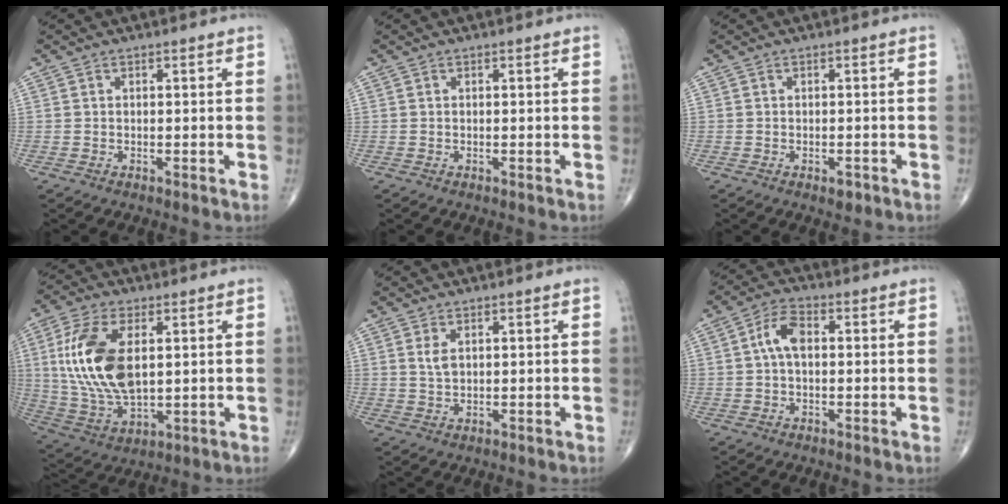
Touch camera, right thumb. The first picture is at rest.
{"total": 0.0}
{"total": 1.6, "force": [-0.9, 0.8, 1.1], "torque": [-0.013, 0.001, -0.011]}
{"total": 16.9, "force": [3.1, 8.8, 14.1], "torque": [-0.287, -0.010, 0.067]}
{"total": 2.5, "force": [1.0, 1.3, 1.9], "torque": [-0.036, -0.002, 0.023]}
{"total": 5.5, "force": [0.5, 3.0, 4.6], "torque": [-0.087, 0.017, 0.003]}